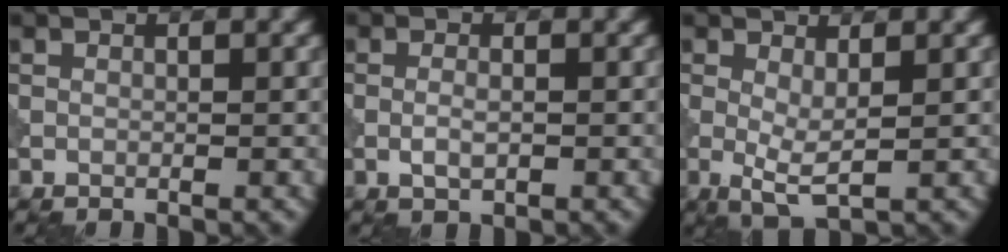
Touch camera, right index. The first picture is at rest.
{"total": 1.5, "force": [-0.4, 0.6, 1.3], "torque": [-0.029, -0.001, -0.011]}
{"total": 2.6, "force": [0.2, 0.6, 2.6], "torque": [-0.052, -0.007, 0.004]}